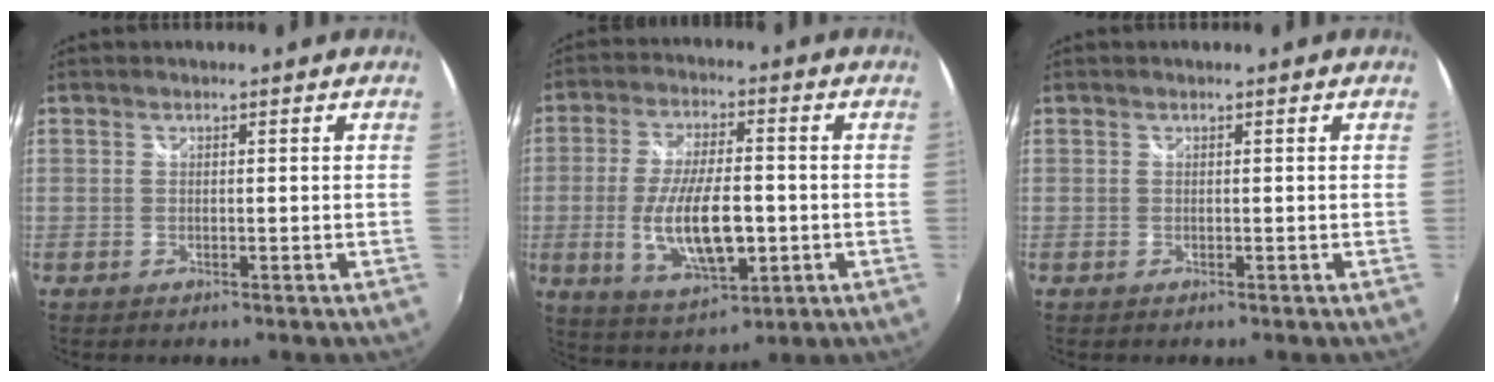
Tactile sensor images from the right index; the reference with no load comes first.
{"total": 13.7, "force": [-2.6, 5.1, 12.5], "torque": [-0.240, -0.014, -0.037]}
{"total": 0.0}